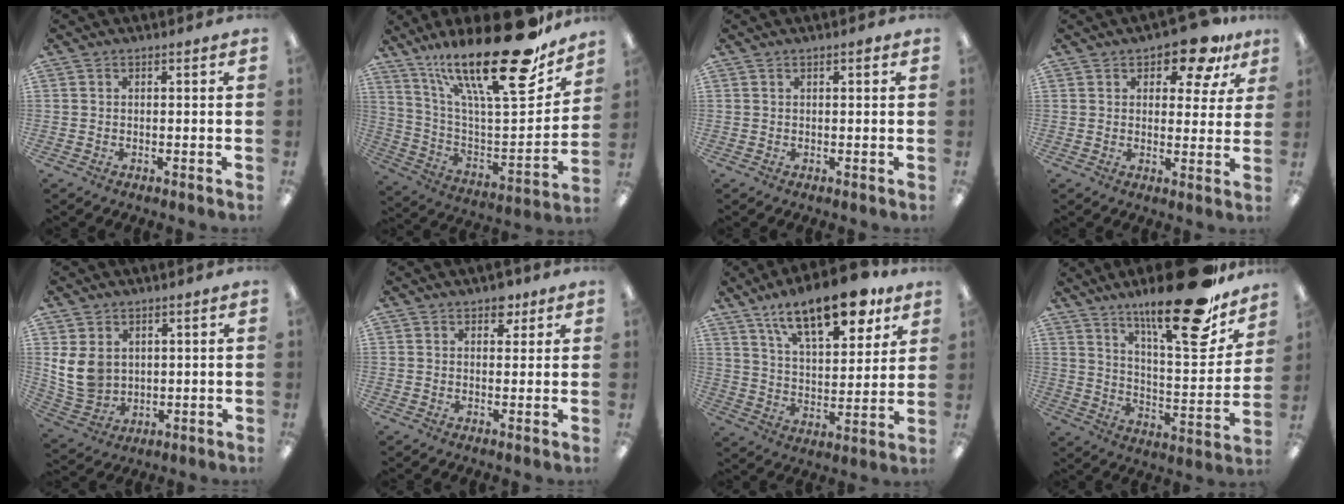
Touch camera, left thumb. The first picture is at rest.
{"total": 28.1, "force": [19.5, 7.2, 18.9], "torque": [-0.302, -0.132, 0.319]}
{"total": 0.9, "force": [0.4, 0.4, 0.7], "torque": [-0.006, 0.001, 0.005]}
{"total": 9.6, "force": [6.6, 4.4, 5.5], "torque": [-0.070, -0.030, 0.111]}
{"total": 9.2, "force": [2.4, 7.5, 4.9], "torque": [-0.111, -0.001, 0.050]}
{"total": 4.1, "force": [2.7, 2.6, 1.8], "torque": [-0.009, -0.007, 0.043]}
{"total": 17.6, "force": [12.3, 6.8, 10.6], "torque": [-0.158, -0.064, 0.205]}
{"total": 24.0, "force": [17.4, 6.0, 15.4], "torque": [-0.230, -0.116, 0.278]}